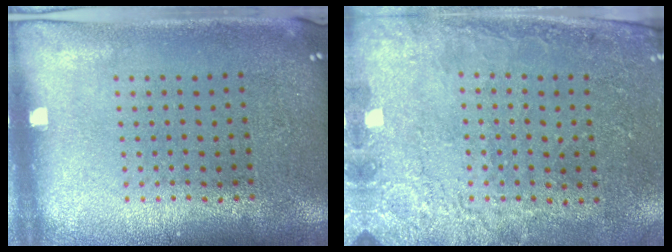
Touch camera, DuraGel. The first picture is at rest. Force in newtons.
{"total": 2.6, "press": 2.3, "slide": 1.1}